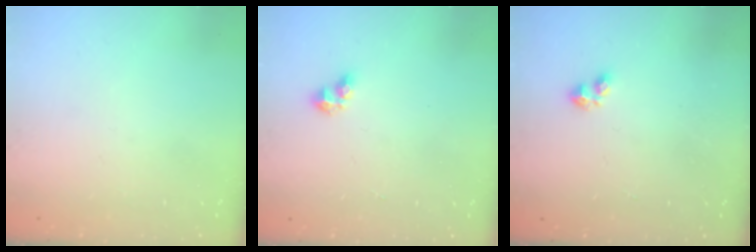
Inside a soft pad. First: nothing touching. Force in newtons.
{"total": 2.9, "press": 2.9, "slide": 0.3}
{"total": 2.2, "press": 2.2, "slide": 0.4}